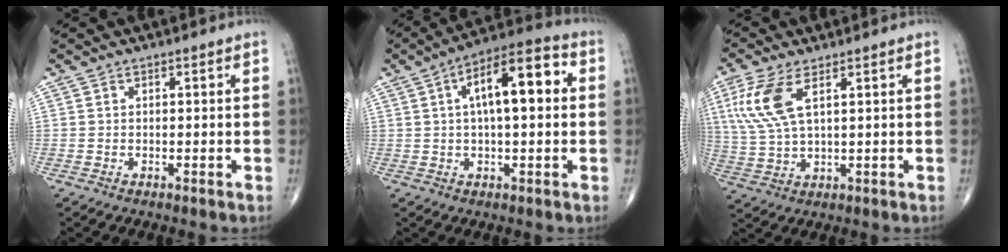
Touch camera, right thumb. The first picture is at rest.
{"total": 13.4, "force": [2.4, 5.1, 12.2], "torque": [-0.181, 0.030, 0.028]}
{"total": 9.6, "force": [3.7, 3.8, 8.1], "torque": [-0.201, -0.002, 0.080]}